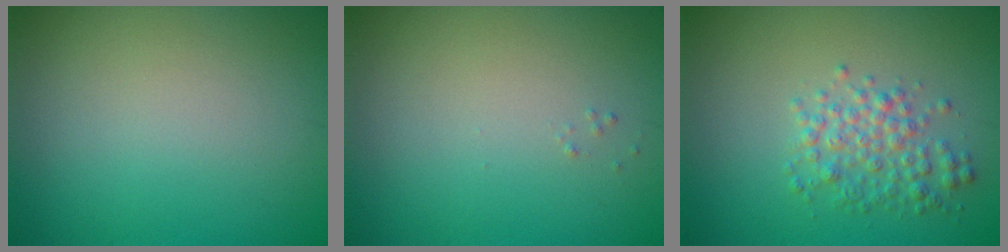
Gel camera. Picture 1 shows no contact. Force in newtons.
{"total": 0.0}
{"total": 2.9, "press": 2.9, "slide": 0.0}